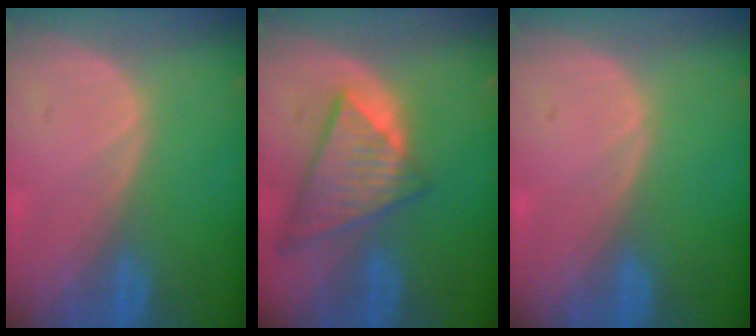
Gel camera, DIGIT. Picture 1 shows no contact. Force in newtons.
{"total": 9.0, "press": 7.8, "slide": 4.4}
{"total": 0.0}